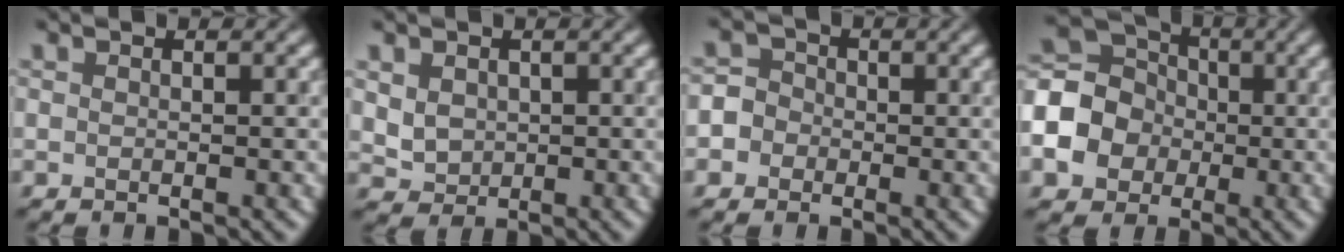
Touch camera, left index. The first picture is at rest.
{"total": 3.1, "force": [0.8, 2.7, 1.5], "torque": [-0.040, 0.006, 0.020]}
{"total": 4.4, "force": [-1.8, 3.9, 0.5], "torque": [0.012, 0.010, -0.058]}
{"total": 7.7, "force": [-1.9, 6.7, 3.3], "torque": [-0.079, -0.007, -0.054]}